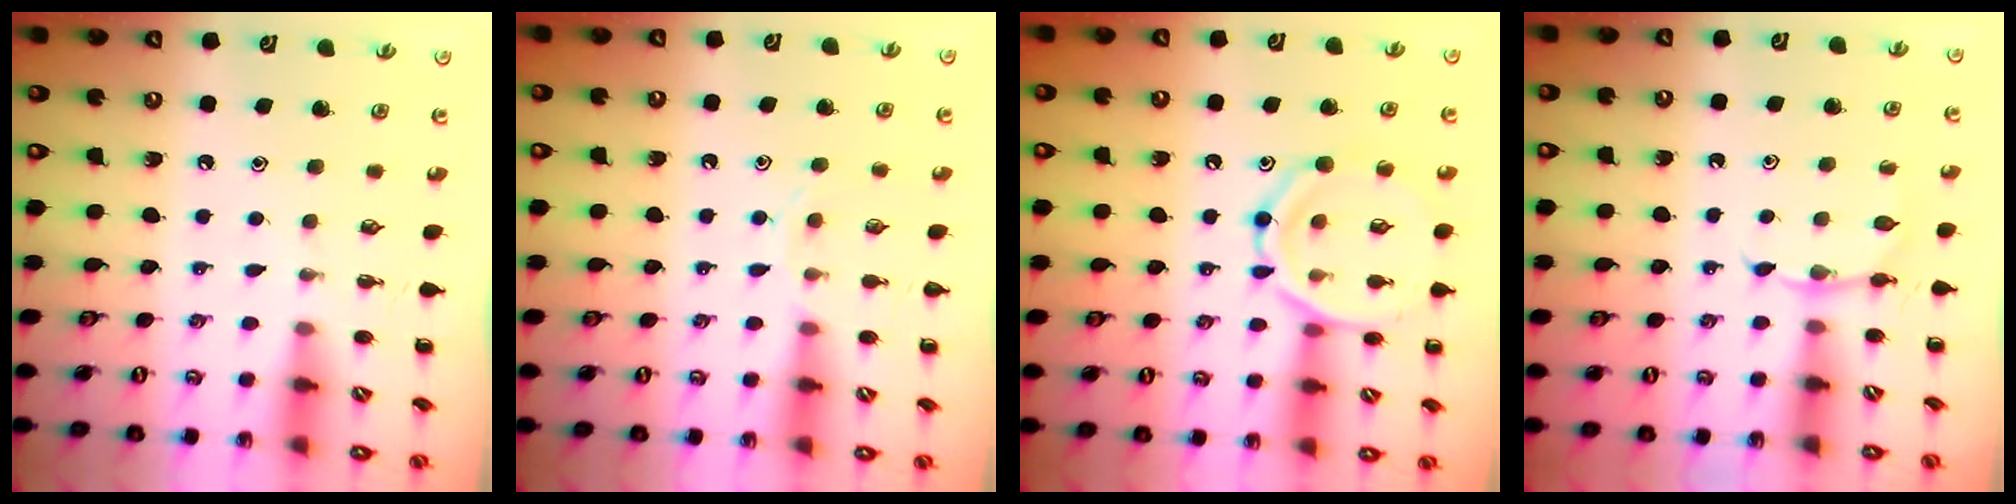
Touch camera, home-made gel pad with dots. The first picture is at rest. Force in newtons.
{"total": 7.6, "press": 7.5, "slide": 1.2}
{"total": 13.9, "press": 13.8, "slide": 1.2}
{"total": 5.5, "press": 5.2, "slide": 1.5}